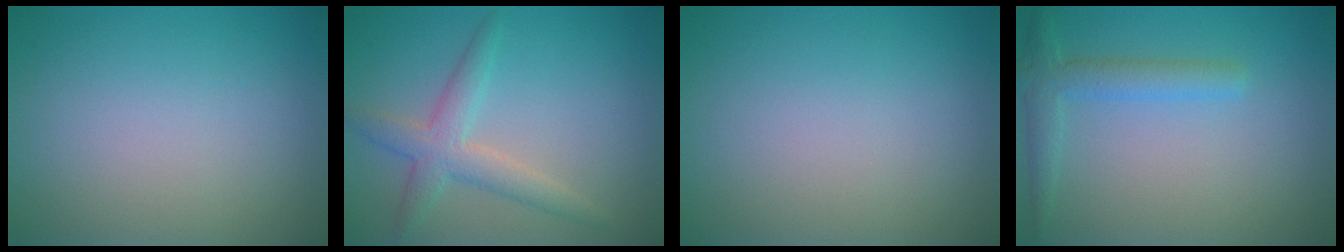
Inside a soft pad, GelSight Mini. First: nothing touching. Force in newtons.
{"total": 3.3, "press": 3.3, "slide": 0.0}
{"total": 0.0}
{"total": 2.6, "press": 2.6, "slide": 0.2}